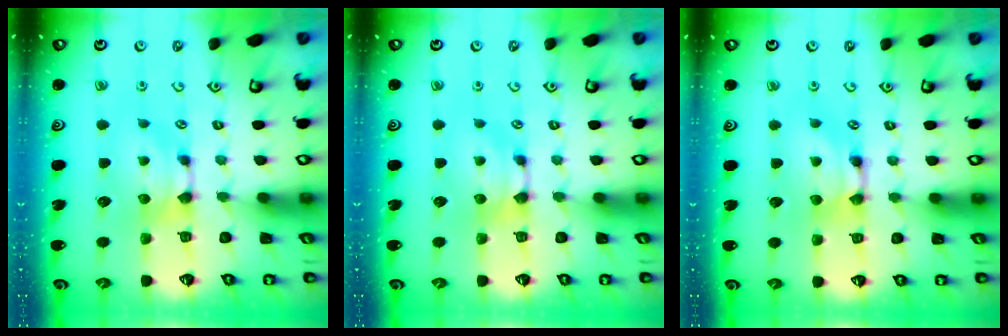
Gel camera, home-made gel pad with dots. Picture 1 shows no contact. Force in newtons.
{"total": 0.0}
{"total": 1.9, "press": 1.9, "slide": 0.1}